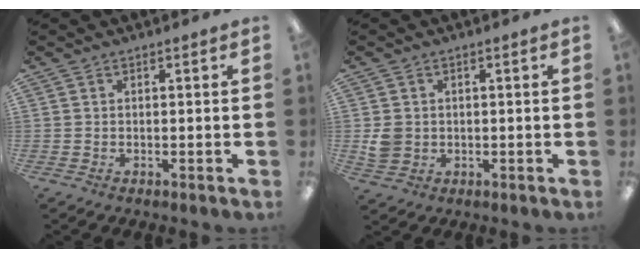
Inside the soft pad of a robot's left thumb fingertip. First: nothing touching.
{"total": 4.1, "force": [0.3, 3.8, 1.5], "torque": [-0.015, 0.002, 0.006]}